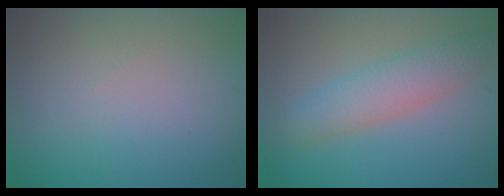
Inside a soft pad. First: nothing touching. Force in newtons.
{"total": 3.8, "press": 3.8, "slide": 0.1}